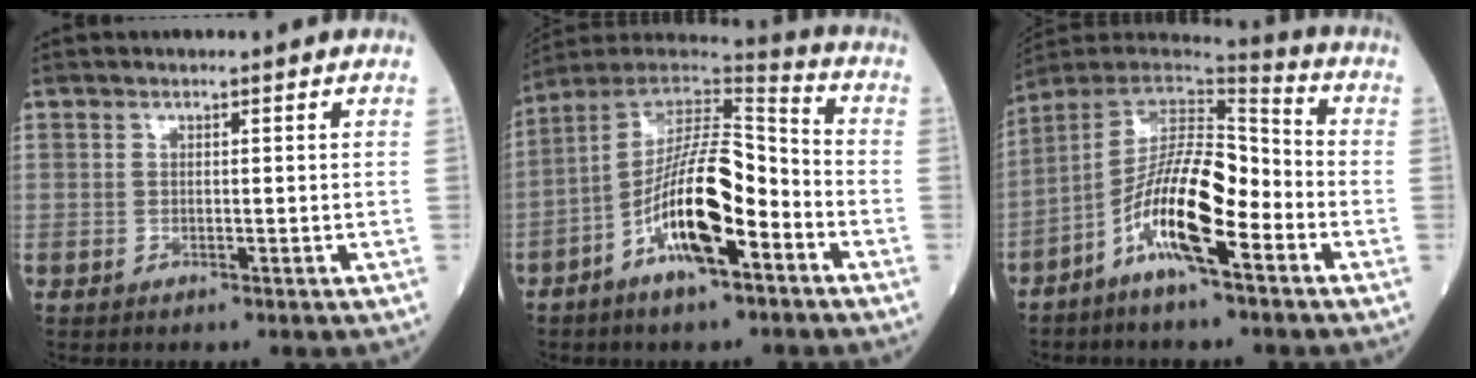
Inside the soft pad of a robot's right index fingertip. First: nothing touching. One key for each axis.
{"total": 15.8, "fx": -6.2, "fy": 4.1, "fz": 13.9, "tx": -0.256, "ty": 0.013, "tz": -0.104}
{"total": 13.7, "fx": -5.8, "fy": 2.9, "fz": 12.1, "tx": -0.222, "ty": 0.009, "tz": -0.103}